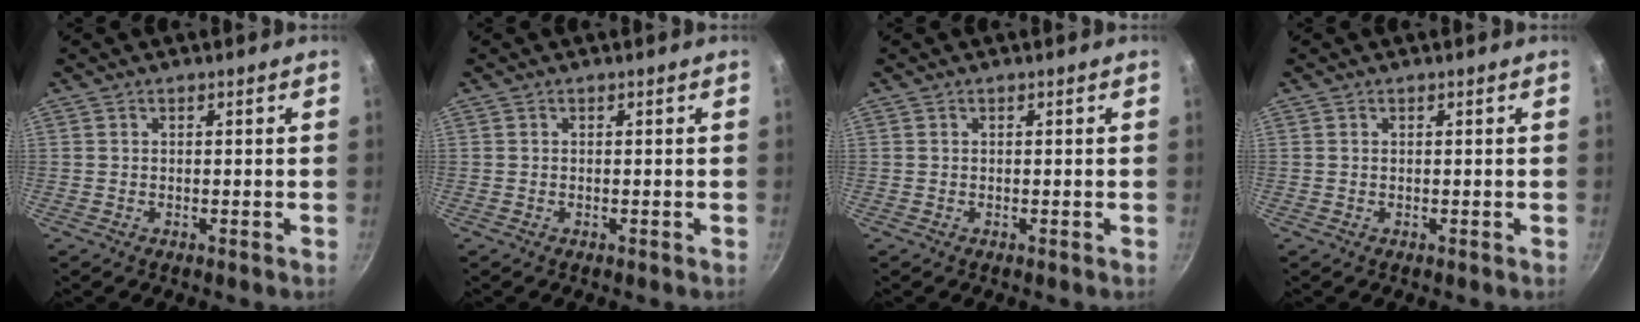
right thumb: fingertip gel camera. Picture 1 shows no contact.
{"total": 0.0}
{"total": 0.0}
{"total": 0.0}